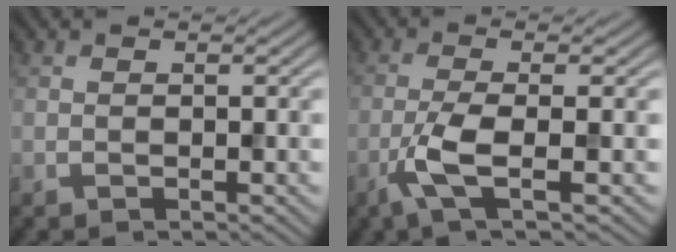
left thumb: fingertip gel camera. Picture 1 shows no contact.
{"total": 5.1, "force": [-1.8, 1.0, 4.6], "torque": [-0.094, 0.004, -0.047]}